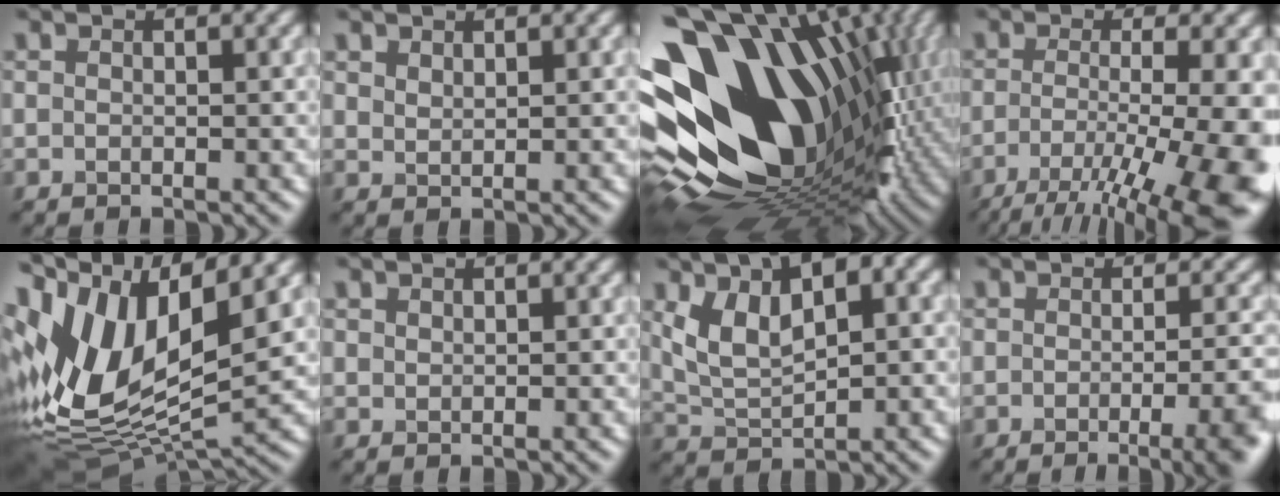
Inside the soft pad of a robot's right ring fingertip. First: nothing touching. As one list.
[{"total": 1.1, "force": [1.0, 0.4, 0.3], "torque": [-0.010, -0.001, 0.022]}, {"total": 19.4, "force": [2.0, 13.6, 13.7], "torque": [-0.249, -0.026, 0.062]}, {"total": 13.5, "force": [-6.2, 4.0, 11.3], "torque": [-0.169, -0.018, -0.083]}, {"total": 14.2, "force": [3.4, 7.3, 11.7], "torque": [-0.256, 0.007, 0.060]}, {"total": 0.5, "force": [0.5, 0.2, 0.0], "torque": [-0.002, -0.001, 0.012]}, {"total": 8.7, "force": [3.4, 4.1, 6.9], "torque": [-0.133, 0.013, 0.059]}, {"total": 8.3, "force": [-2.9, 3.1, 7.1], "torque": [-0.049, -0.001, -0.030]}]